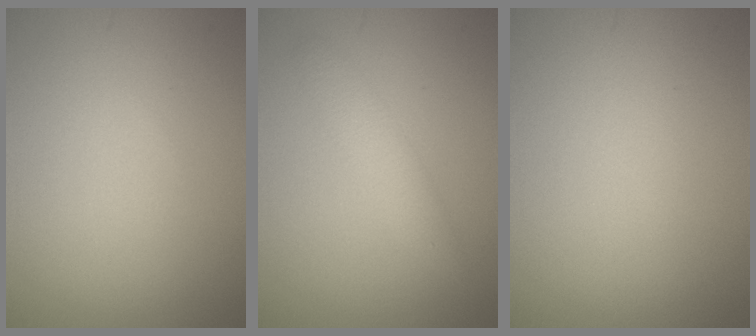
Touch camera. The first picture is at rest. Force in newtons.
{"total": 2.1, "press": 2.1, "slide": 0.2}
{"total": 0.0}